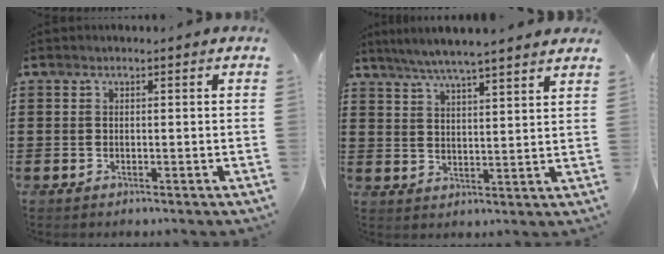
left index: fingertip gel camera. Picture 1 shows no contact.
{"total": 5.2, "force": [4.7, -0.4, 2.1], "torque": [-0.057, -0.019, 0.082]}